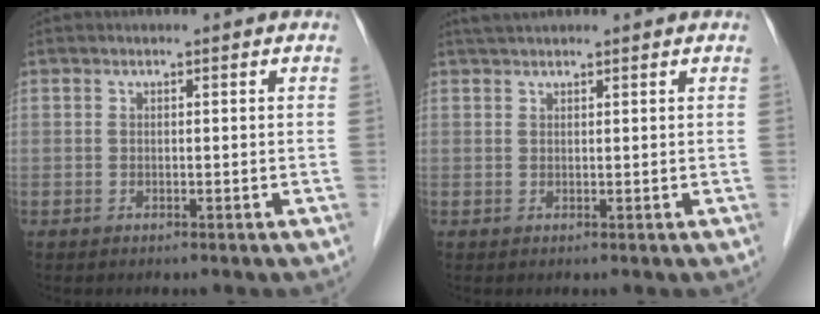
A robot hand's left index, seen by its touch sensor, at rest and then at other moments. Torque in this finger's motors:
{"motor_torque": [0.27, -0.23, 0.07, 0.02]}